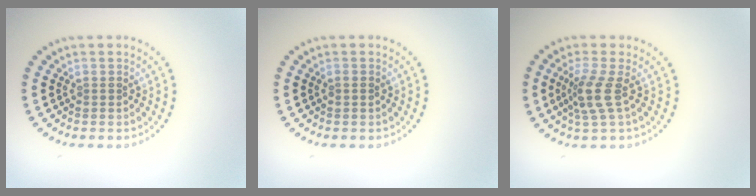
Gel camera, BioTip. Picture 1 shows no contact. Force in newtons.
{"total": 0.7, "press": 0.7, "slide": 0.2}
{"total": 2.7, "press": 2.0, "slide": 1.7}